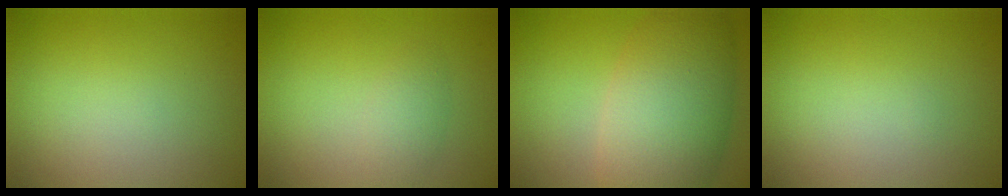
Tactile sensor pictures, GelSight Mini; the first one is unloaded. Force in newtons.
{"total": 1.8, "press": 1.8, "slide": 0.1}
{"total": 10.0, "press": 10.0, "slide": 0.4}
{"total": 0.0}